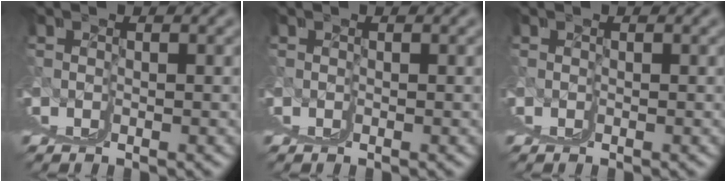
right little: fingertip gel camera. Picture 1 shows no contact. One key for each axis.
{"total": 0.0}
{"total": 0.0}